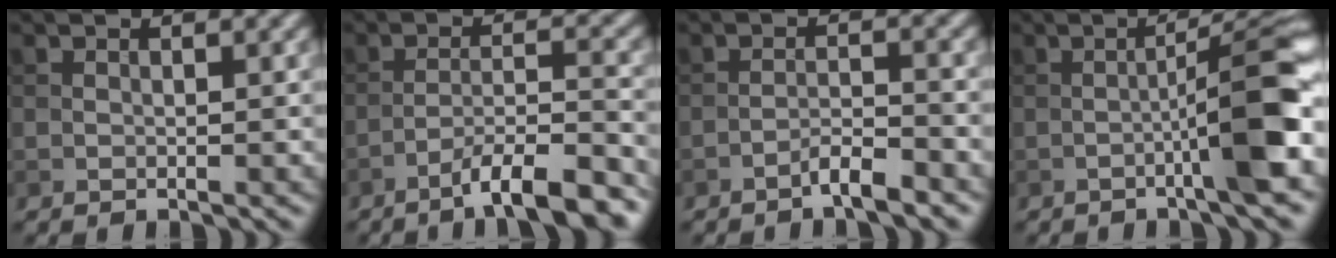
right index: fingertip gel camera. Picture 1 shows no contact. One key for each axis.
{"total": 7.8, "fx": -5.6, "fy": 1.3, "fz": 5.3, "tx": -0.076, "ty": 0.014, "tz": -0.091}
{"total": 2.4, "fx": -1.8, "fy": 0.2, "fz": 1.6, "tx": -0.028, "ty": 0.009, "tz": -0.036}
{"total": 7.0, "fx": -1.8, "fy": 0.5, "fz": 6.8, "tx": -0.096, "ty": 0.020, "tz": -0.039}